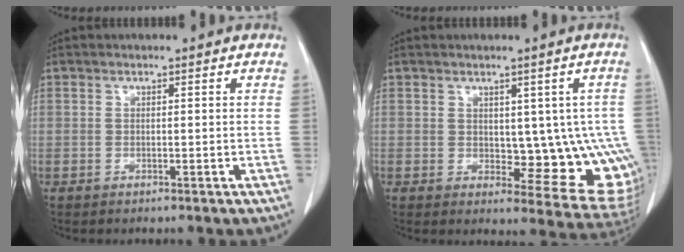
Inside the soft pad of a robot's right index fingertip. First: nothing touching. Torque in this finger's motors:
{"motor_torque": [0.20, 0.10, 0.11, 0.02]}